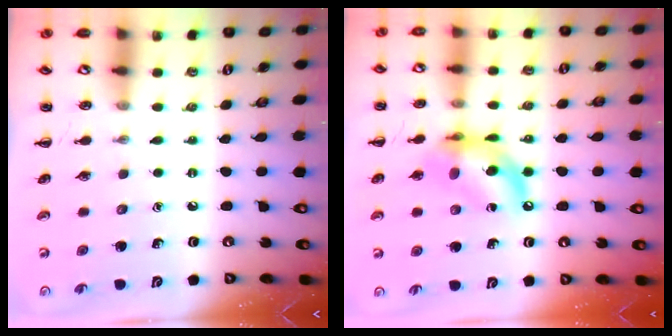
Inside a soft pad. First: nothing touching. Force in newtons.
{"total": 12.2, "press": 11.8, "slide": 3.1}